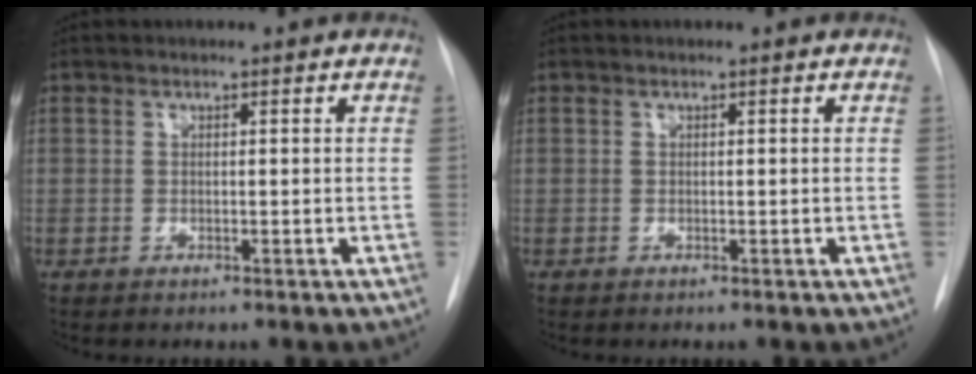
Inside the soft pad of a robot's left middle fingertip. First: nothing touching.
{"total": 0.0}